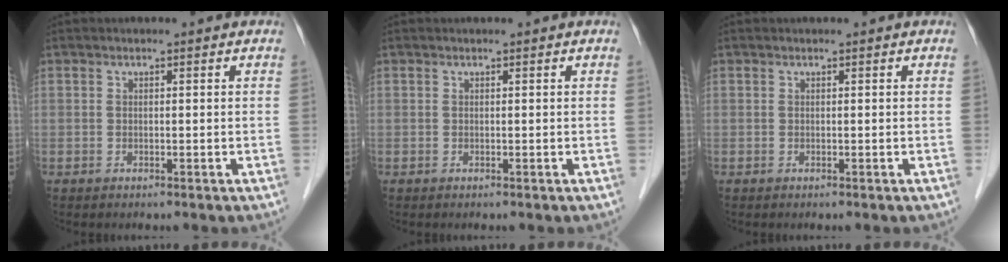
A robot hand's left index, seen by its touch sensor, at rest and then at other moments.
{"total": 0.0}
{"total": 0.0}